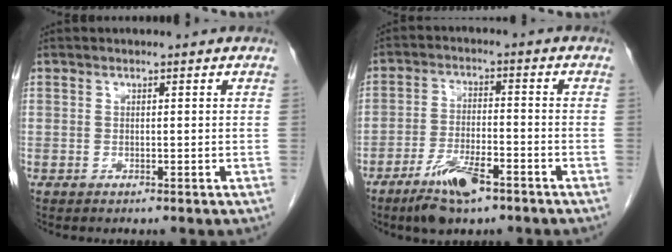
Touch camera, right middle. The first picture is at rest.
{"total": 7.9, "force": [-5.1, 2.2, 5.5], "torque": [-0.111, -0.008, -0.090]}